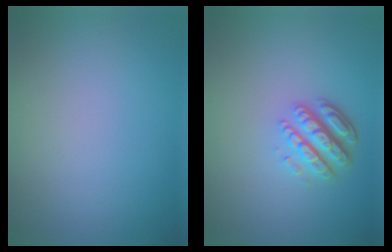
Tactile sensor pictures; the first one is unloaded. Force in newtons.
{"total": 4.5, "press": 3.3, "slide": 3.1}